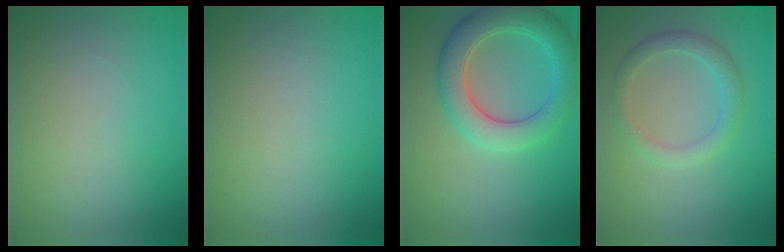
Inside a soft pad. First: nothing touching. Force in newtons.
{"total": 0.0}
{"total": 5.6, "press": 5.6, "slide": 0.2}
{"total": 2.4, "press": 2.4, "slide": 0.2}